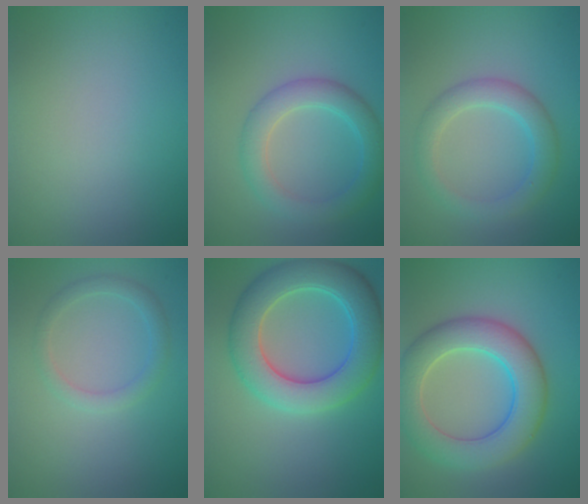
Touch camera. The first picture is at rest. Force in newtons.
{"total": 4.1, "press": 4.0, "slide": 0.3}
{"total": 3.5, "press": 3.5, "slide": 0.3}
{"total": 1.9, "press": 1.9, "slide": 0.1}
{"total": 7.7, "press": 7.7, "slide": 0.2}
{"total": 7.5, "press": 7.5, "slide": 0.3}